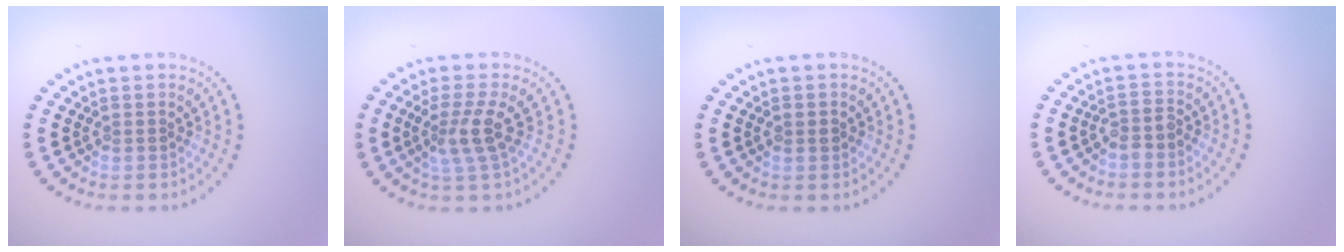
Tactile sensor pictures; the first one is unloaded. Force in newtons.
{"total": 2.8, "press": 2.2, "slide": 1.7}
{"total": 0.8, "press": 0.8, "slide": 0.1}
{"total": 1.3, "press": 1.1, "slide": 0.8}